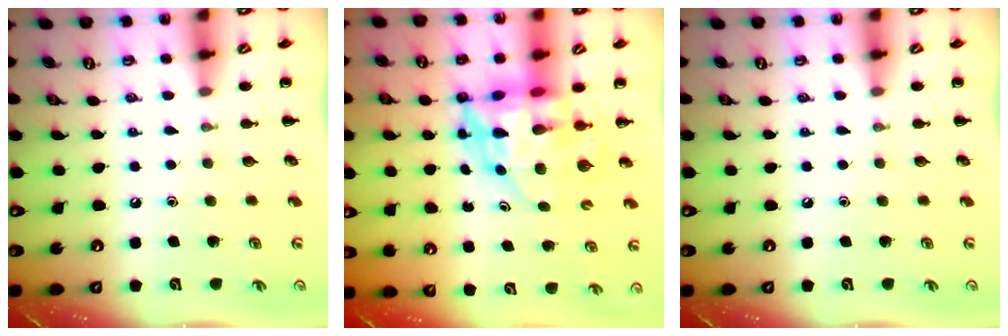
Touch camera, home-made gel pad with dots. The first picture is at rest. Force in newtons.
{"total": 7.1, "press": 6.7, "slide": 2.4}
{"total": 0.0}